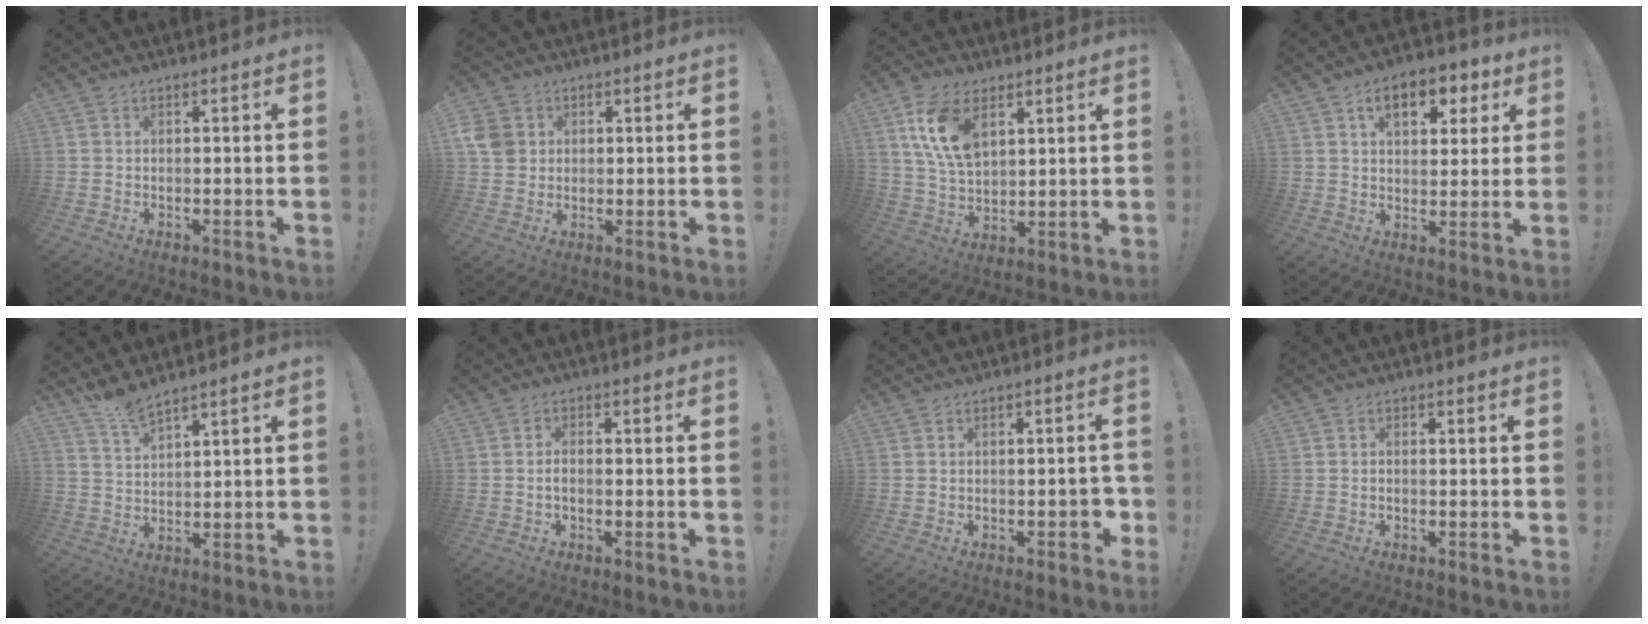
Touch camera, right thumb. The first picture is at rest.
{"total": 6.7, "force": [1.9, 5.9, 2.4], "torque": [-0.045, -0.002, 0.036]}
{"total": 14.1, "force": [6.4, 8.5, 9.2], "torque": [-0.182, -0.010, 0.122]}
{"total": 10.6, "force": [4.8, 6.4, 6.9], "torque": [-0.094, -0.013, 0.081]}
{"total": 5.7, "force": [5.0, 0.6, 2.5], "torque": [-0.045, -0.032, 0.087]}
{"total": 2.4, "force": [-0.5, 1.2, 2.0], "torque": [-0.036, 0.007, -0.009]}
{"total": 3.3, "force": [-1.3, 1.8, 2.4], "torque": [-0.024, 0.008, -0.021]}
{"total": 1.0, "force": [-0.4, 0.5, 0.7], "torque": [-0.012, 0.003, -0.008]}